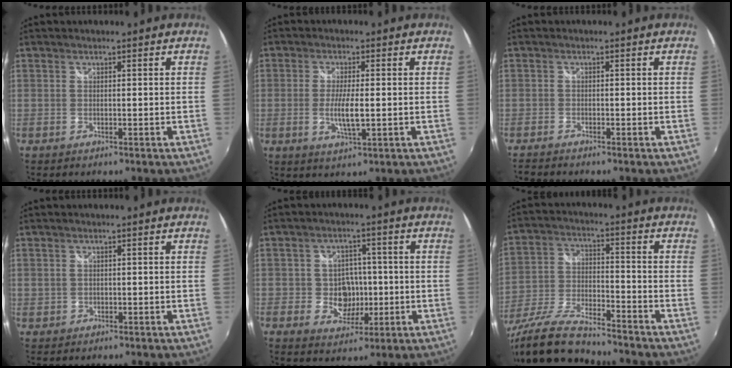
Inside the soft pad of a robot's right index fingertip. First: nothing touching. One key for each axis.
{"total": 5.5, "fx": -0.7, "fy": 1.1, "fz": 5.3, "tx": -0.103, "ty": -0.010, "tz": -0.014}
{"total": 2.6, "fx": -2.4, "fy": 0.4, "fz": 0.8, "tx": -0.027, "ty": -0.016, "tz": -0.047}
{"total": 1.3, "fx": 0.5, "fy": 1.1, "fz": 0.4, "tx": -0.006, "ty": 0.003, "tz": 0.010}
{"total": 6.7, "fx": -0.9, "fy": 5.8, "fz": 3.3, "tx": -0.064, "ty": 0.008, "tz": -0.007}
{"total": 16.8, "fx": -14.3, "fy": 2.8, "fz": 8.3, "tx": -0.180, "ty": -0.037, "tz": -0.264}